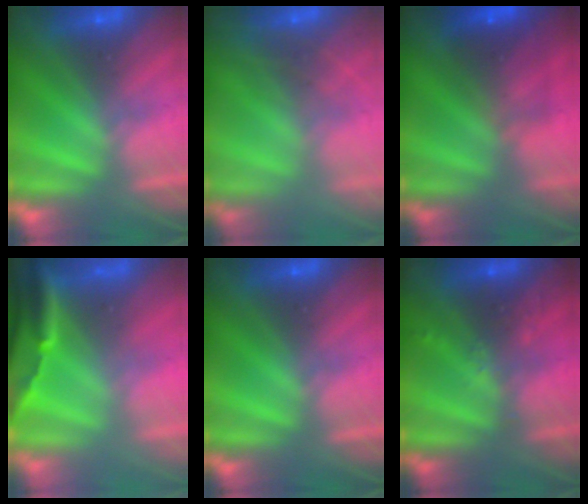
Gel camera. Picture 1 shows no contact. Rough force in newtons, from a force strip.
{"total": 5.6}
{"total": 7.2}
{"total": 3.9}
{"total": 0.0}
{"total": 3.0}